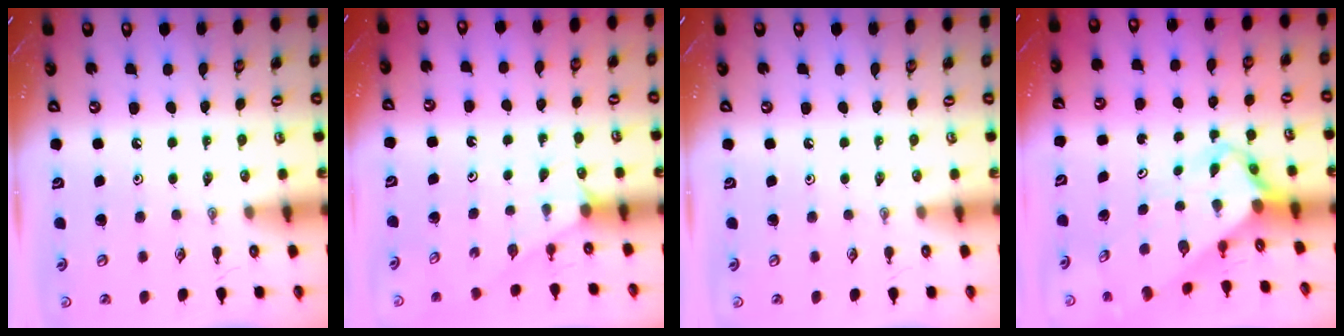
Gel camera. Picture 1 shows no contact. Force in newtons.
{"total": 1.4, "press": 1.4, "slide": 0.2}
{"total": 0.0}
{"total": 3.9, "press": 3.9, "slide": 0.5}